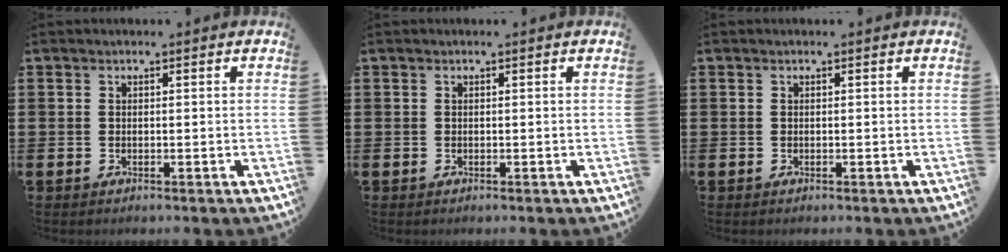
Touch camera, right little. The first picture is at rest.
{"total": 0.0}
{"total": 0.0}